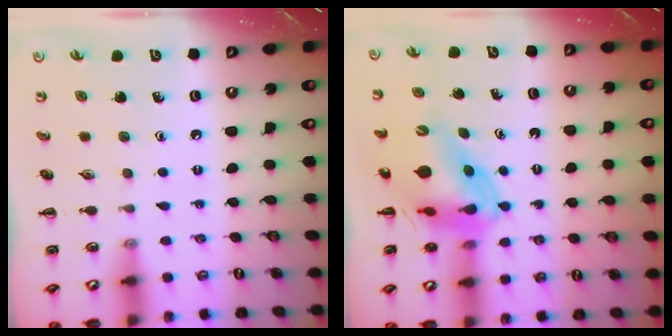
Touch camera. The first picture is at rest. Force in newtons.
{"total": 12.5, "press": 11.8, "slide": 3.9}